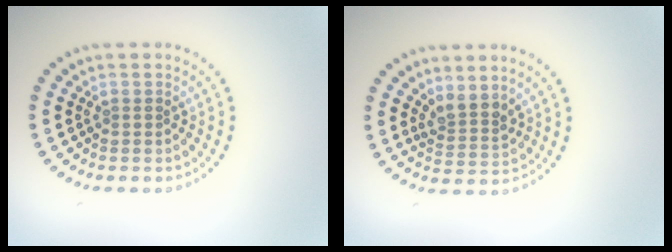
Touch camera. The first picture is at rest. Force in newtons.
{"total": 2.4, "press": 1.9, "slide": 1.5}